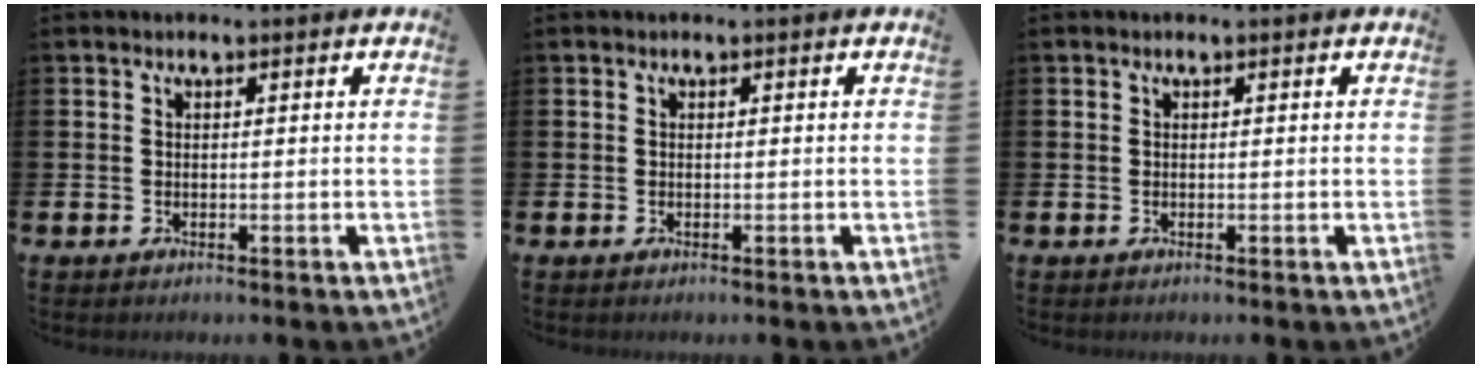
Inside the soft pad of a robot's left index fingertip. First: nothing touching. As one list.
[{"total": 0.0}, {"total": 0.0}]